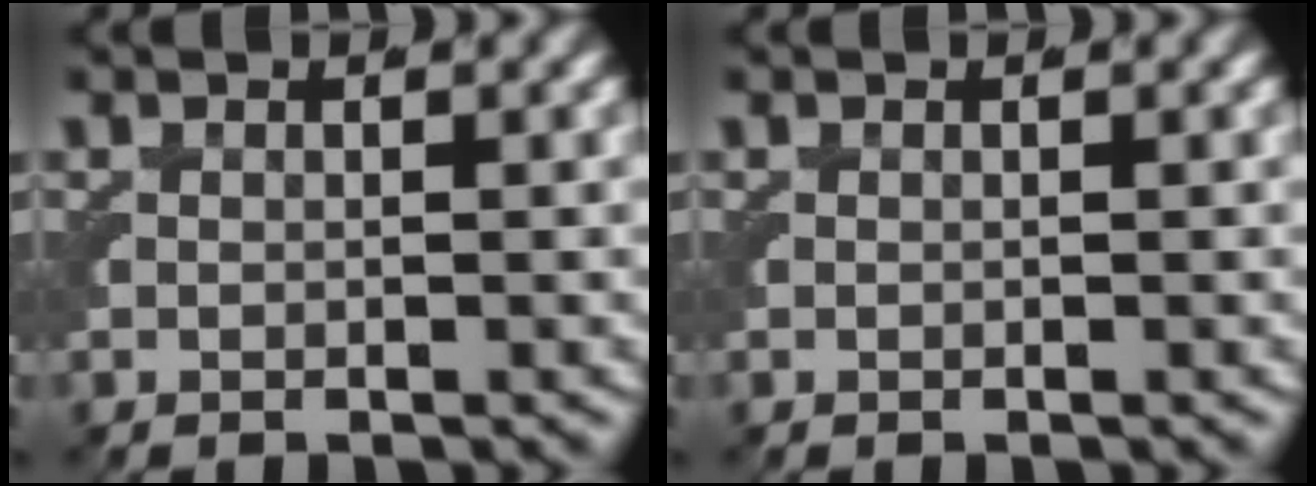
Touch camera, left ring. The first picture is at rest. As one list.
[{"total": 0.0}]